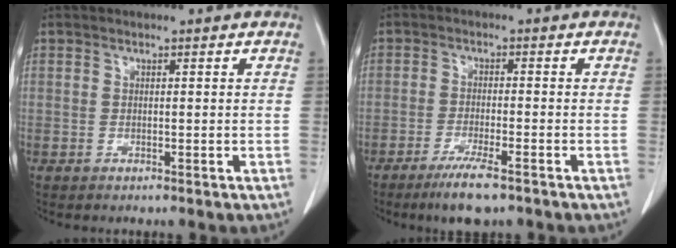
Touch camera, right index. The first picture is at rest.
{"total": 5.9, "force": [-4.2, 0.6, 4.2], "torque": [-0.076, -0.013, -0.068]}